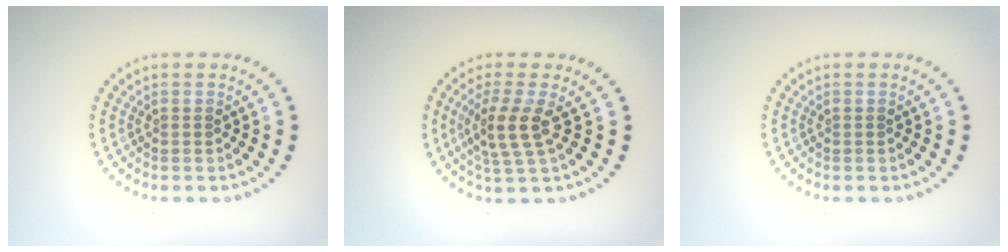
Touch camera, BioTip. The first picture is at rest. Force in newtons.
{"total": 3.2, "press": 2.7, "slide": 1.7}
{"total": 0.0}